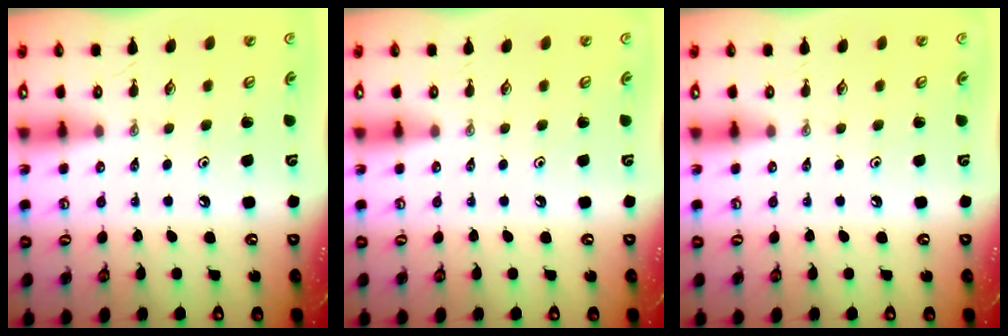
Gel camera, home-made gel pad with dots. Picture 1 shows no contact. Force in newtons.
{"total": 0.0}
{"total": 0.0}